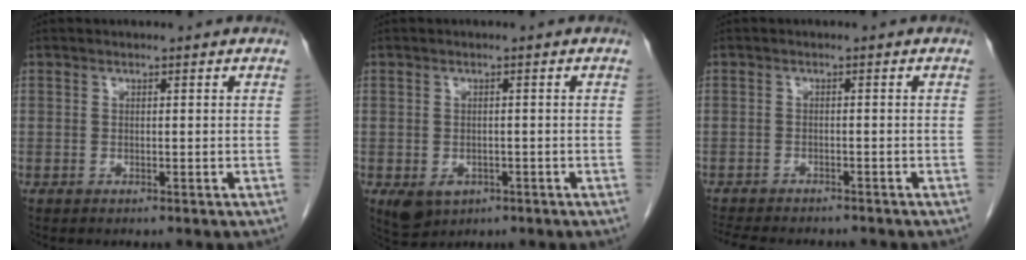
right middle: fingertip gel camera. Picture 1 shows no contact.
{"total": 4.1, "force": [-1.8, 3.0, 2.0], "torque": [-0.034, -0.004, -0.017]}
{"total": 10.4, "force": [-9.2, 2.5, 4.1], "torque": [-0.077, -0.010, -0.129]}